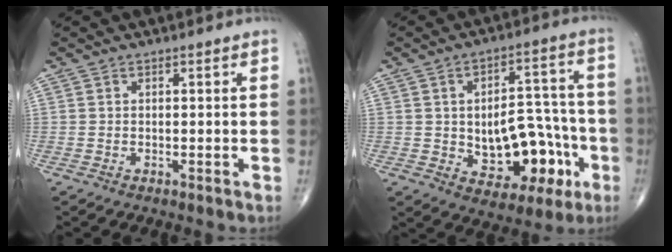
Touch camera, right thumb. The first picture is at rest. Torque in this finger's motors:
{"motor_torque": [-0.37, 0.86, 0.11, -0.11, 0.22]}